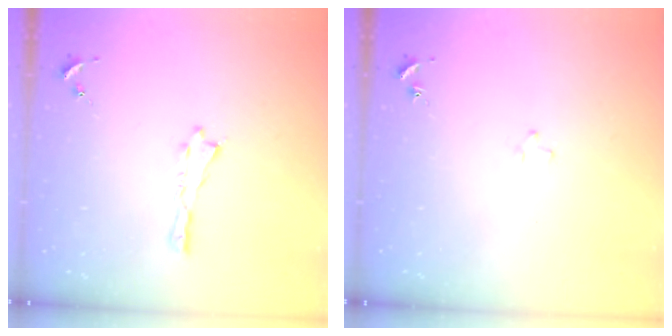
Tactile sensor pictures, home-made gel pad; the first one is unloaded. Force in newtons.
{"total": 1.2, "press": 1.2, "slide": 0.2}